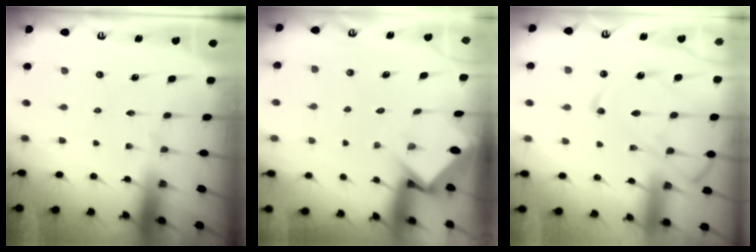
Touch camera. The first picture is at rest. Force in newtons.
{"total": 3.6, "press": 3.6, "slide": 0.2}
{"total": 12.9, "press": 12.8, "slide": 1.4}